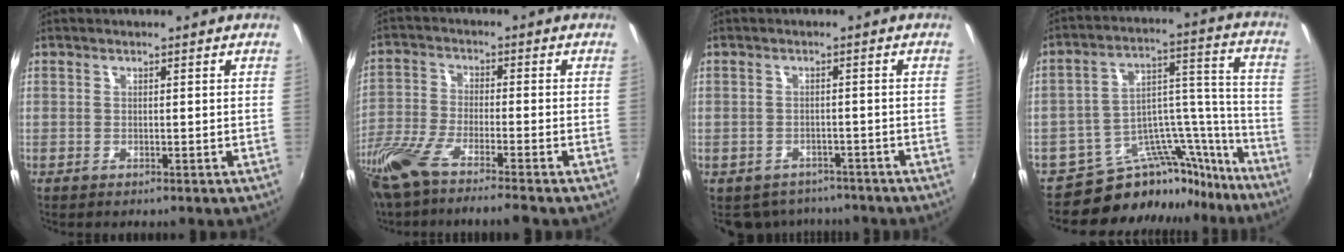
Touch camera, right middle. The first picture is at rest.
{"total": 12.7, "force": [-10.0, 0.9, 7.7], "torque": [-0.173, -0.044, -0.188]}
{"total": 6.7, "force": [-5.5, 3.5, 1.5], "torque": [-0.042, -0.010, -0.074]}
{"total": 16.1, "force": [-14.5, 6.4, 2.5], "torque": [-0.021, 0.076, -0.222]}